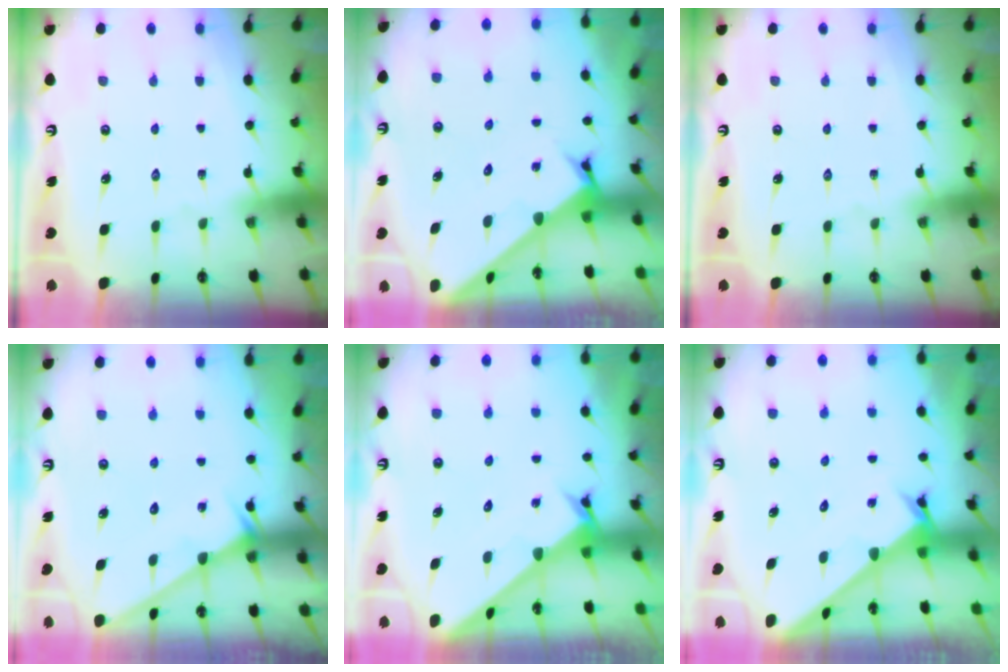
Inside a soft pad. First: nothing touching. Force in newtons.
{"total": 2.4, "press": 2.4, "slide": 0.2}
{"total": 0.0}
{"total": 3.1, "press": 3.1, "slide": 0.4}
{"total": 2.4, "press": 2.4, "slide": 0.1}
{"total": 2.4, "press": 2.4, "slide": 0.1}